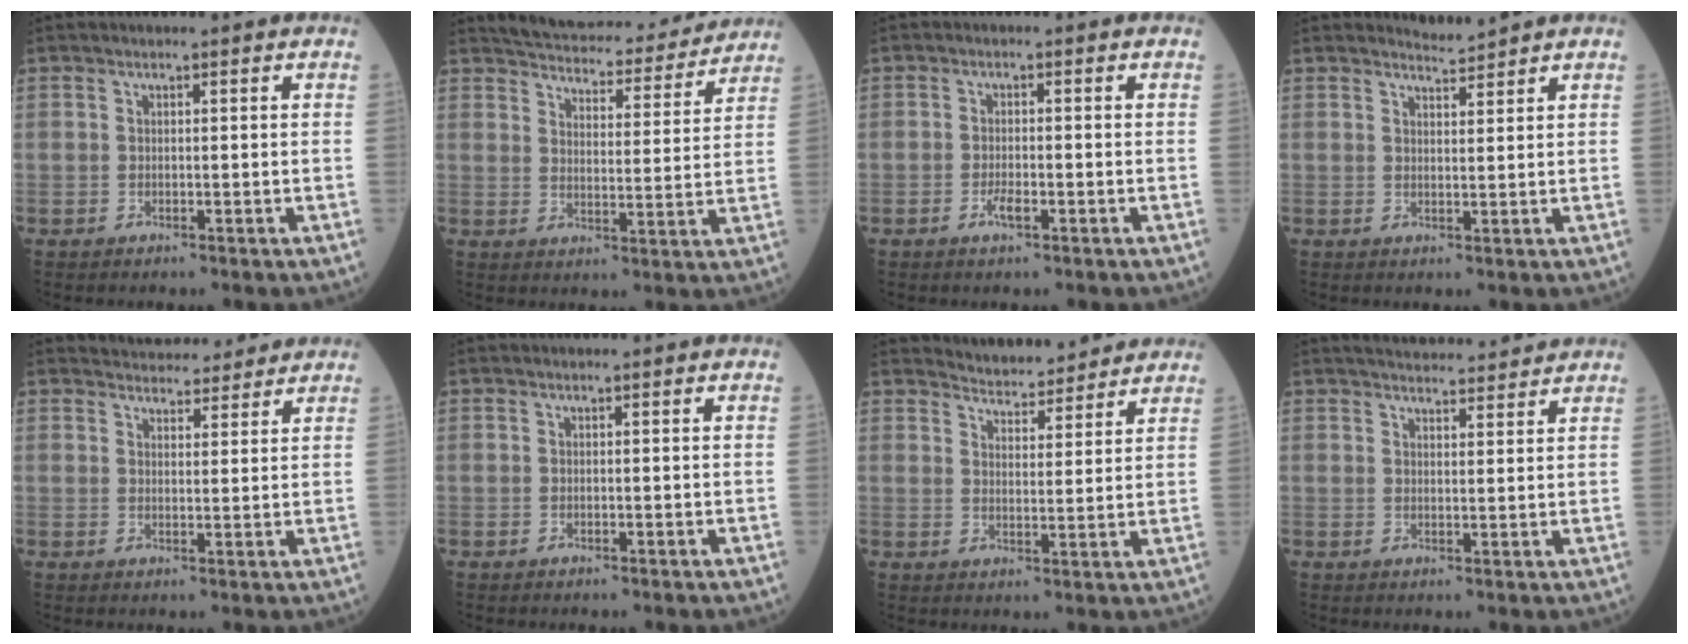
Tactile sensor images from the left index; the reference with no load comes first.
{"total": 16.8, "force": [15.9, 3.3, 4.4], "torque": [-0.052, -0.001, 0.202]}
{"total": 2.0, "force": [-1.1, 0.4, 1.6], "torque": [-0.036, -0.001, -0.018]}
{"total": 2.0, "force": [1.9, -0.5, -0.4], "torque": [-0.003, -0.006, 0.038]}
{"total": 6.6, "force": [6.3, 1.7, 1.0], "torque": [-0.010, 0.012, 0.080]}
{"total": 0.0}
{"total": 8.1, "force": [7.8, 1.4, 1.2], "torque": [-0.022, 0.011, 0.109]}
{"total": 10.0, "force": [9.6, 1.1, 2.8], "torque": [-0.040, 0.014, 0.129]}